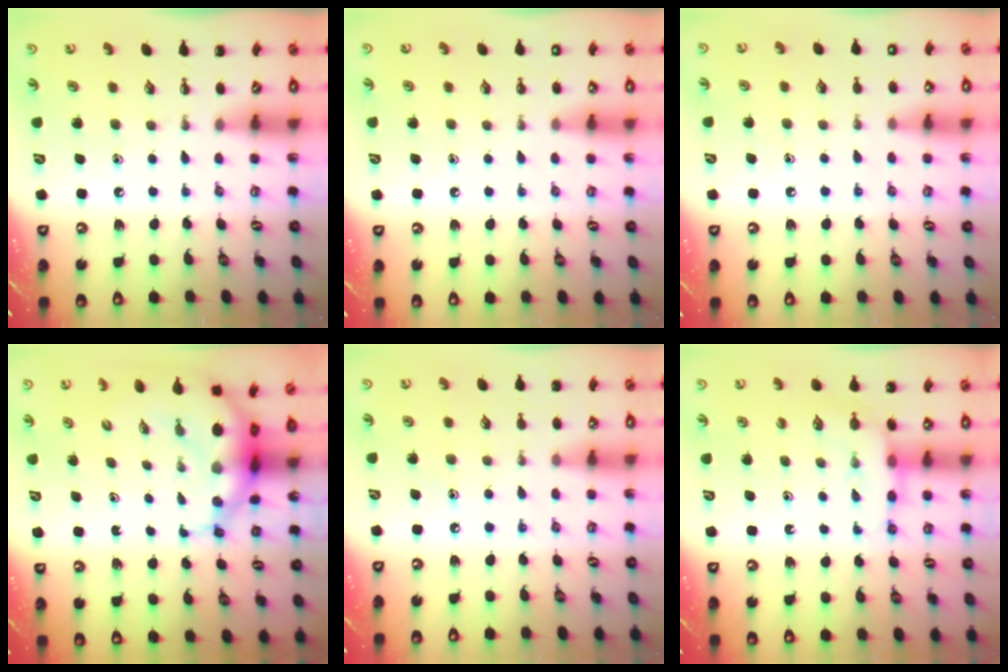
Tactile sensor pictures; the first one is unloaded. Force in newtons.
{"total": 1.4, "press": 1.4, "slide": 0.1}
{"total": 6.7, "press": 6.3, "slide": 2.2}
{"total": 9.2, "press": 8.8, "slide": 2.8}
{"total": 5.0, "press": 4.8, "slide": 1.4}
{"total": 7.9, "press": 7.8, "slide": 0.8}